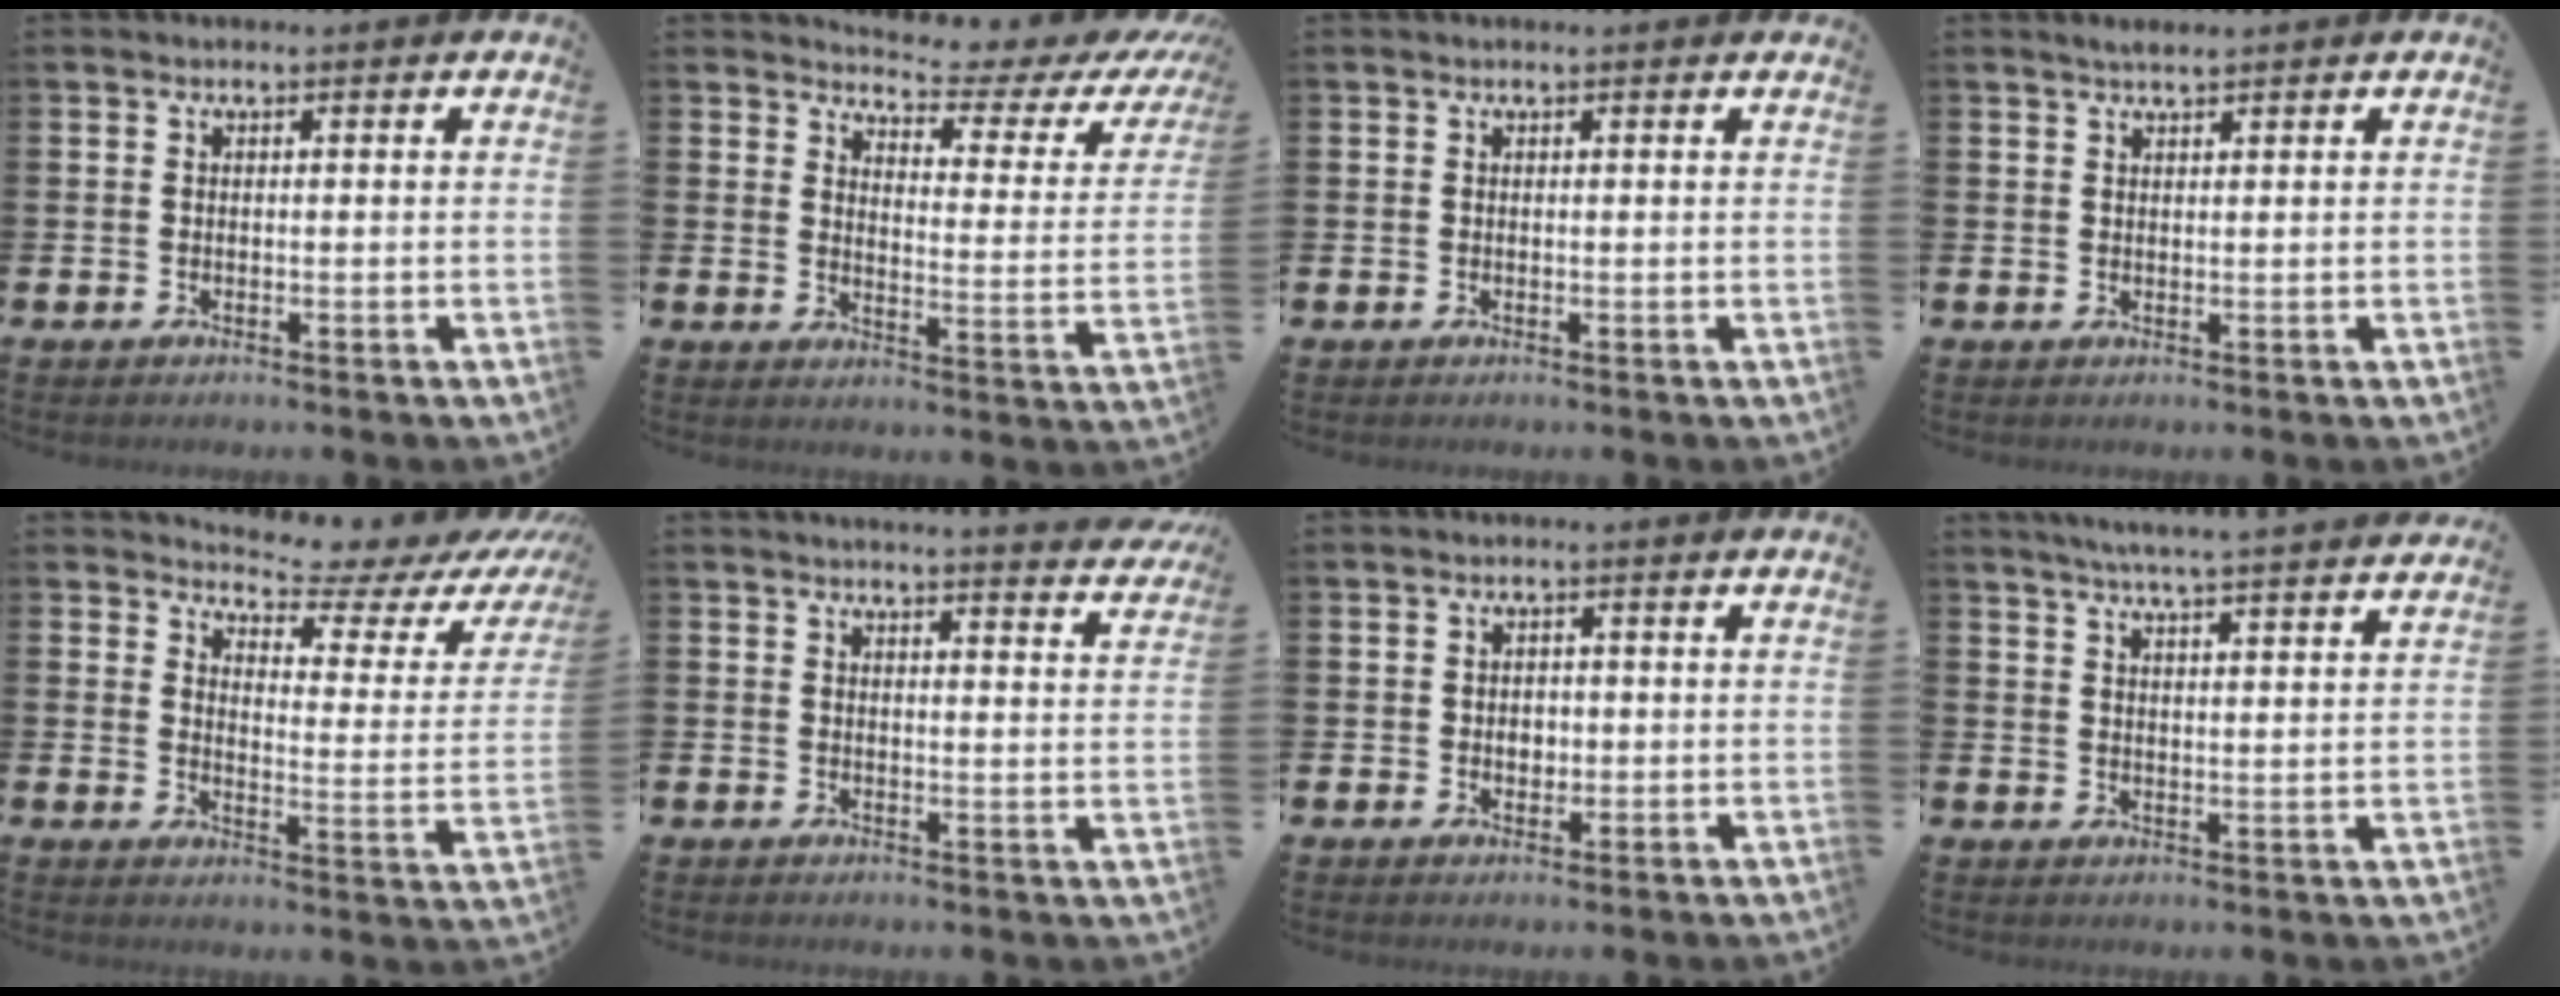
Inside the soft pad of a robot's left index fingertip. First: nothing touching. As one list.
[{"total": 4.0, "force": [3.7, 1.0, 1.3], "torque": [-0.030, -0.038, 0.051]}, {"total": 0.0}, {"total": 1.5, "force": [1.4, 0.3, 0.6], "torque": [-0.005, 0.000, 0.023]}, {"total": 5.1, "force": [4.9, 1.1, 1.2], "torque": [-0.034, -0.046, 0.076]}, {"total": 3.8, "force": [3.7, -0.4, 0.5], "torque": [-0.004, -0.030, 0.061]}, {"total": 1.8, "force": [0.0, 1.5, 1.0], "torque": [-0.005, 0.002, -0.006]}, {"total": 5.6, "force": [5.3, -0.9, 1.4], "torque": [-0.036, -0.033, 0.091]}]